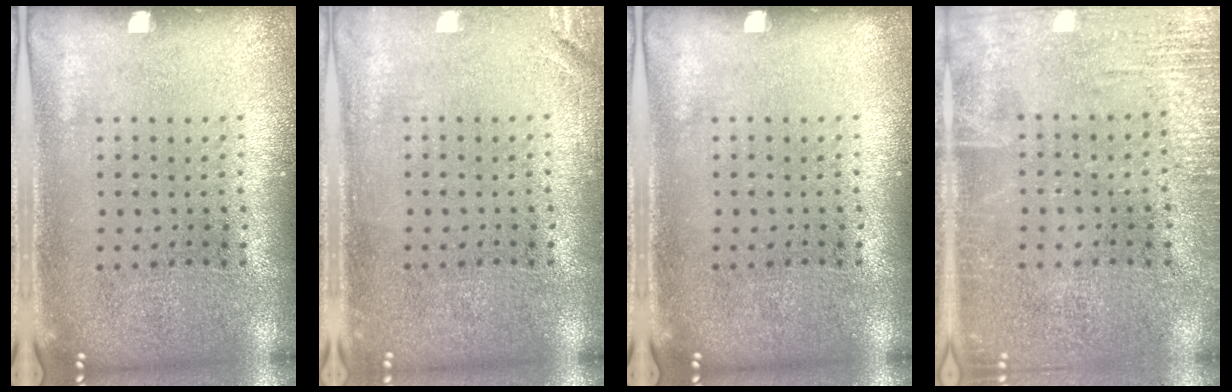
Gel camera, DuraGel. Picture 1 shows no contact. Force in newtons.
{"total": 1.3, "press": 1.3, "slide": 0.3}
{"total": 0.0}
{"total": 2.6, "press": 2.5, "slide": 0.3}